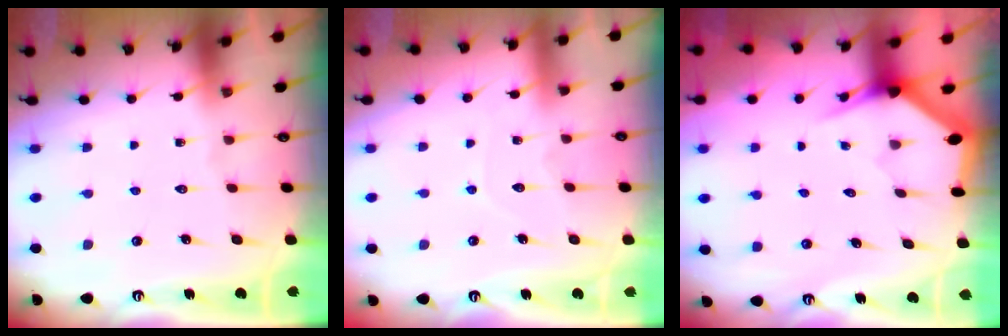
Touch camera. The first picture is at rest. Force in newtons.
{"total": 4.7, "press": 4.6, "slide": 0.4}
{"total": 3.1, "press": 3.1, "slide": 0.1}